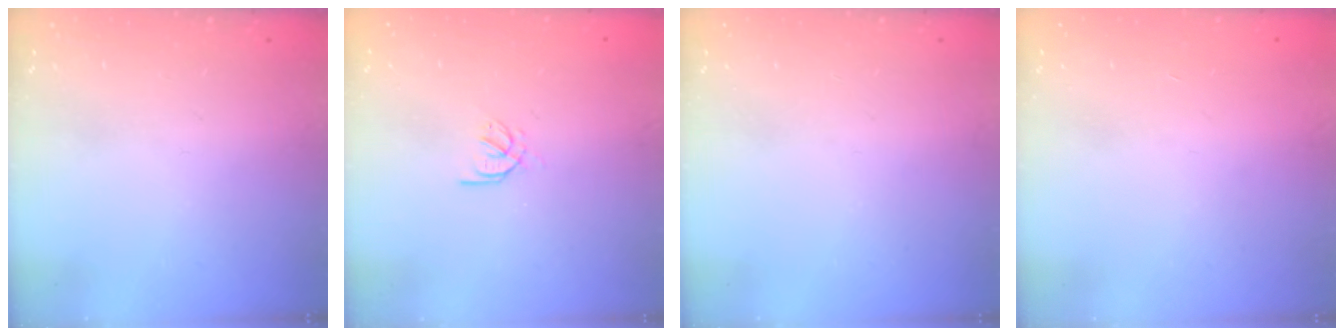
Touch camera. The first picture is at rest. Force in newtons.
{"total": 2.6, "press": 2.5, "slide": 0.6}
{"total": 0.0}
{"total": 0.9, "press": 0.8, "slide": 0.2}